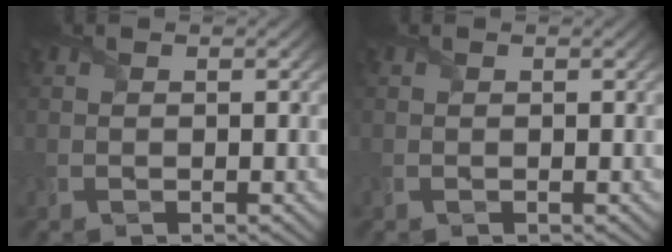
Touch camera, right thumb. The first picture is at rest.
{"total": 0.0}